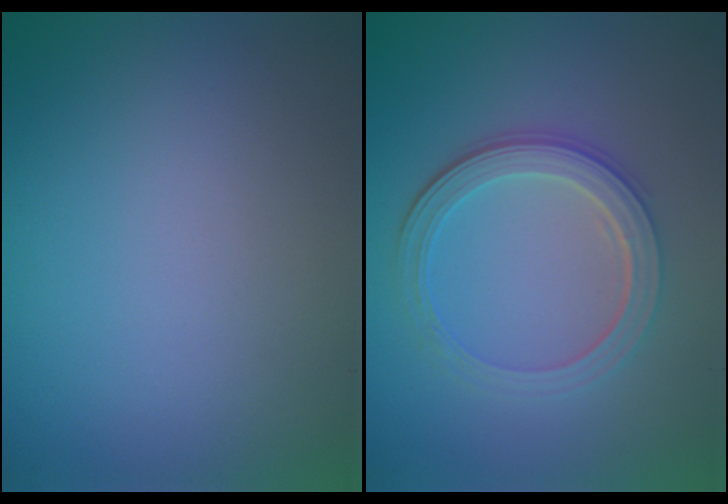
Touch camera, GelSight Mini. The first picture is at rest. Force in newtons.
{"total": 4.2, "press": 3.5, "slide": 2.3}